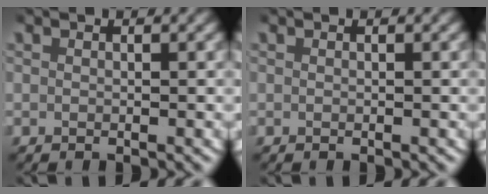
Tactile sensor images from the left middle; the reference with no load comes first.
{"total": 0.0}